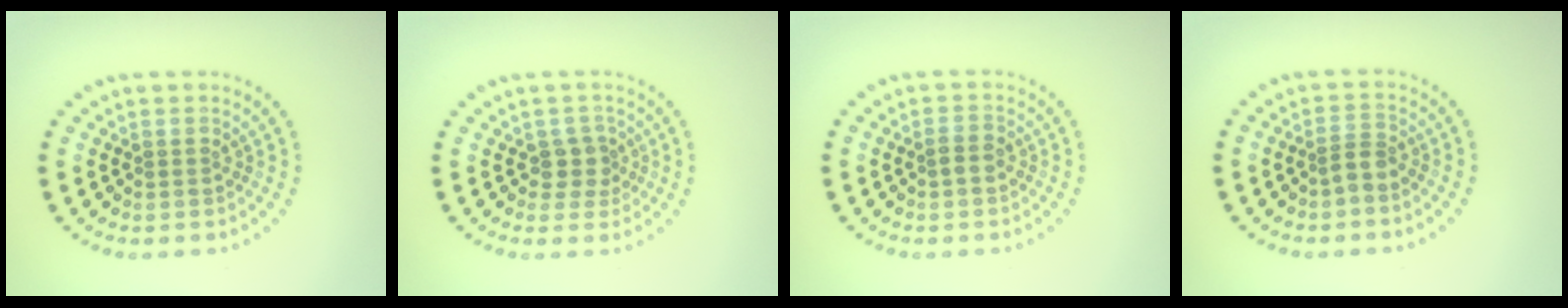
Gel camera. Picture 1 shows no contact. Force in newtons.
{"total": 1.8, "press": 1.5, "slide": 1.0}
{"total": 1.1, "press": 1.0, "slide": 0.3}
{"total": 1.3, "press": 0.9, "slide": 0.9}